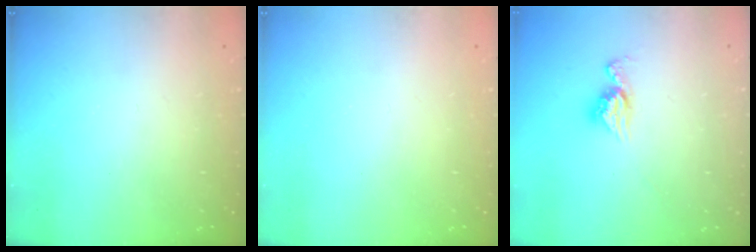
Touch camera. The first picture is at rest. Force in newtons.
{"total": 0.0}
{"total": 9.0, "press": 8.9, "slide": 0.7}